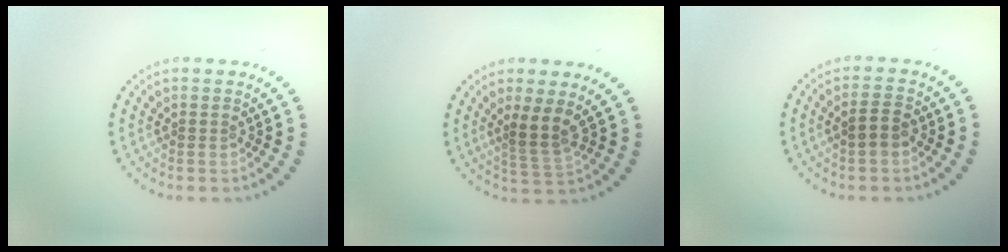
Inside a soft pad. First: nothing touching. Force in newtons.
{"total": 2.6, "press": 1.9, "slide": 1.8}
{"total": 1.4, "press": 1.3, "slide": 0.5}